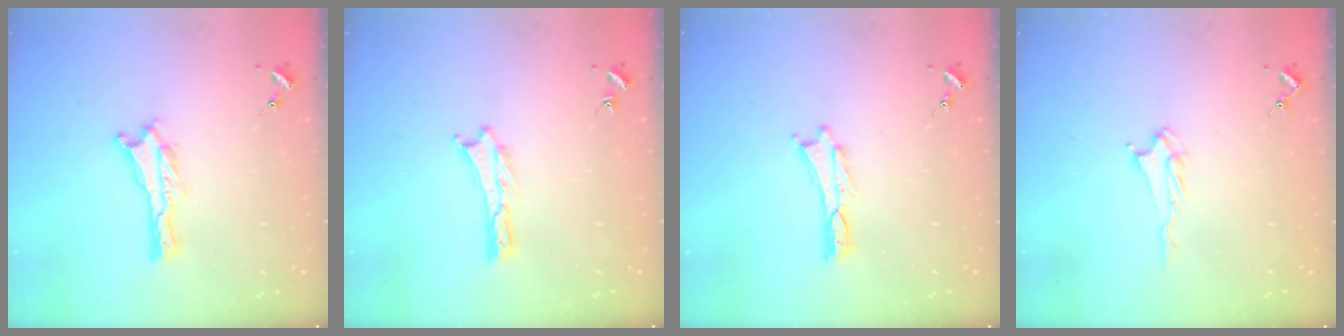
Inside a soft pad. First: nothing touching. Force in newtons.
{"total": 0.0}
{"total": 0.0}
{"total": 3.2, "press": 3.2, "slide": 0.5}